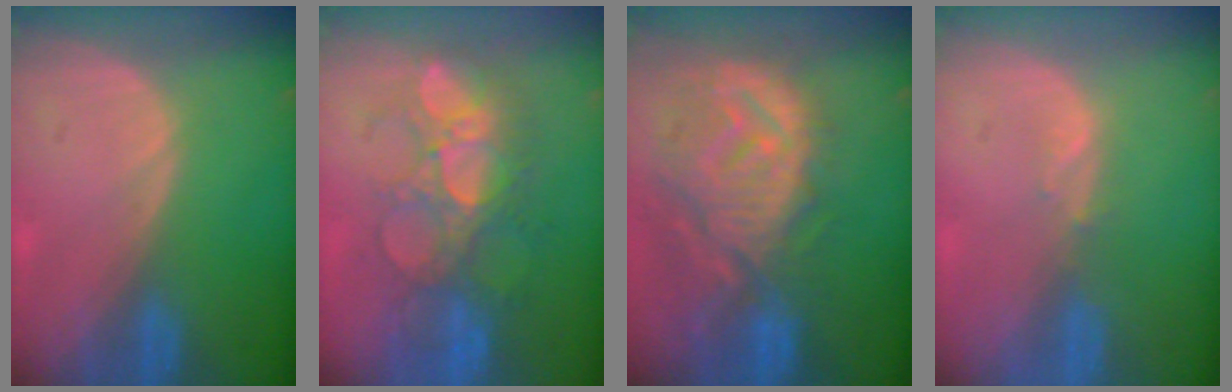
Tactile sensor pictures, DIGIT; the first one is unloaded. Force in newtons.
{"total": 9.3, "press": 8.9, "slide": 2.6}
{"total": 12.6, "press": 11.2, "slide": 5.9}
{"total": 1.1, "press": 1.0, "slide": 0.4}